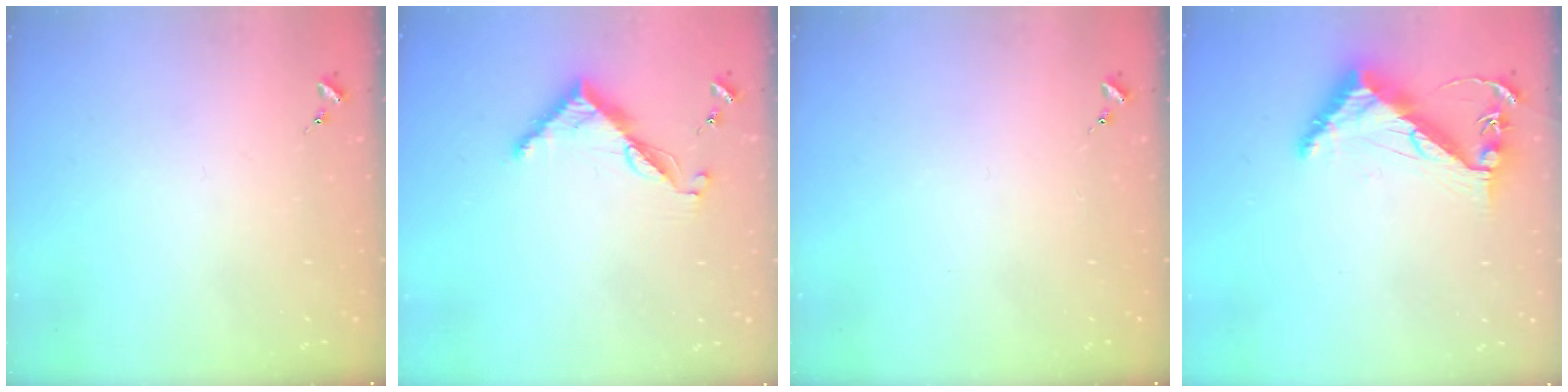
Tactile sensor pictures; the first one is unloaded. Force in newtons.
{"total": 7.5, "press": 7.4, "slide": 0.6}
{"total": 0.0}
{"total": 8.7, "press": 8.6, "slide": 0.9}